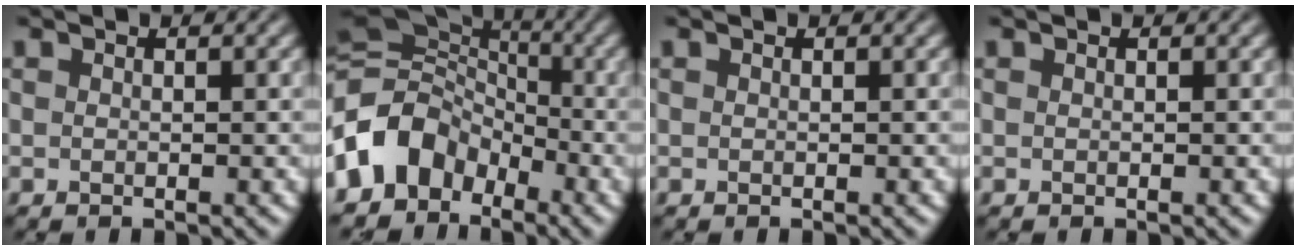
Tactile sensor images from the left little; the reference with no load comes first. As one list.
[{"total": 8.7, "force": [-3.9, 6.7, 4.1], "torque": [-0.069, 0.010, -0.093]}, {"total": 0.0}, {"total": 0.0}]